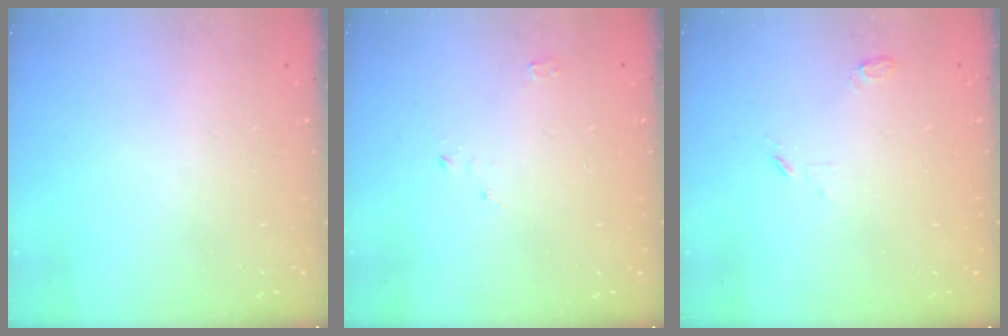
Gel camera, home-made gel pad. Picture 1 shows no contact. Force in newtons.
{"total": 2.5, "press": 2.5, "slide": 0.3}
{"total": 3.4, "press": 3.4, "slide": 0.4}